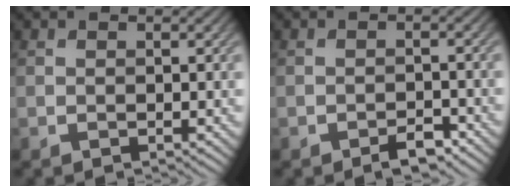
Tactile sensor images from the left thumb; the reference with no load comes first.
{"total": 2.5, "force": [-1.8, 0.9, 1.4], "torque": [-0.017, 0.003, -0.031]}